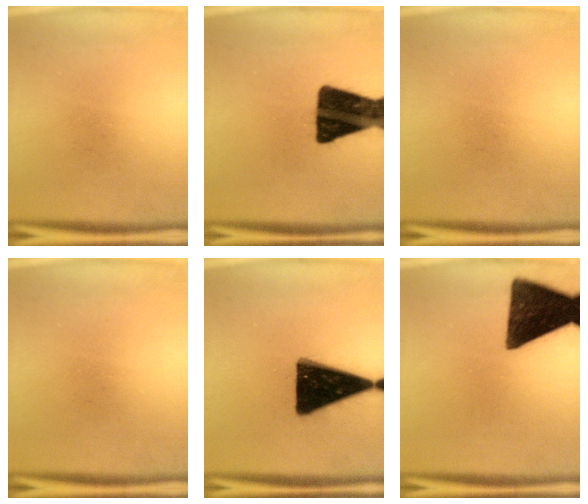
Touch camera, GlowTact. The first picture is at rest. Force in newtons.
{"total": 18.7}
{"total": 0.0}
{"total": 0.0}
{"total": 17.6}
{"total": 15.0}